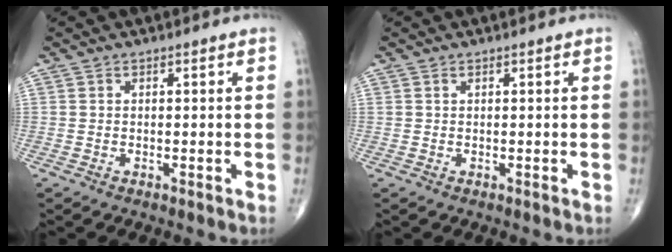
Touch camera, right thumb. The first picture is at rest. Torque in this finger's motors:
{"motor_torque": [-0.06, 0.05, 0.02, 0.11, -0.05]}